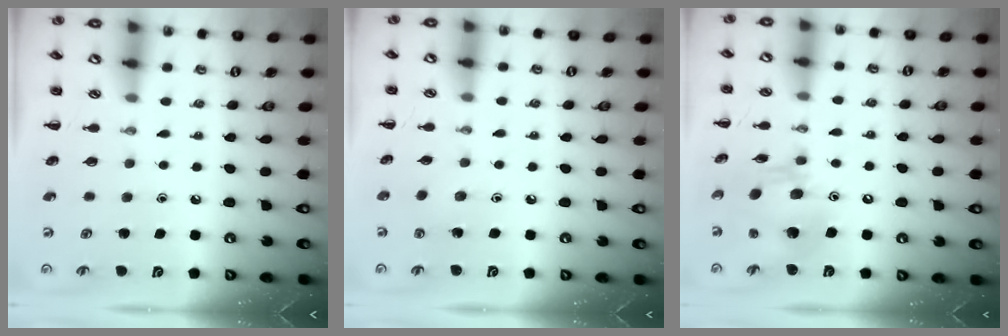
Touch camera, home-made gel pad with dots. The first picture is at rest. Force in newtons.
{"total": 4.4, "press": 4.2, "slide": 1.5}
{"total": 13.9, "press": 13.2, "slide": 4.2}